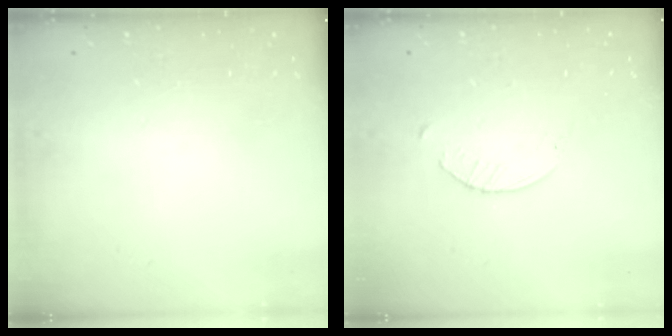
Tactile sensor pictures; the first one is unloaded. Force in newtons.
{"total": 2.0, "press": 2.0, "slide": 0.3}